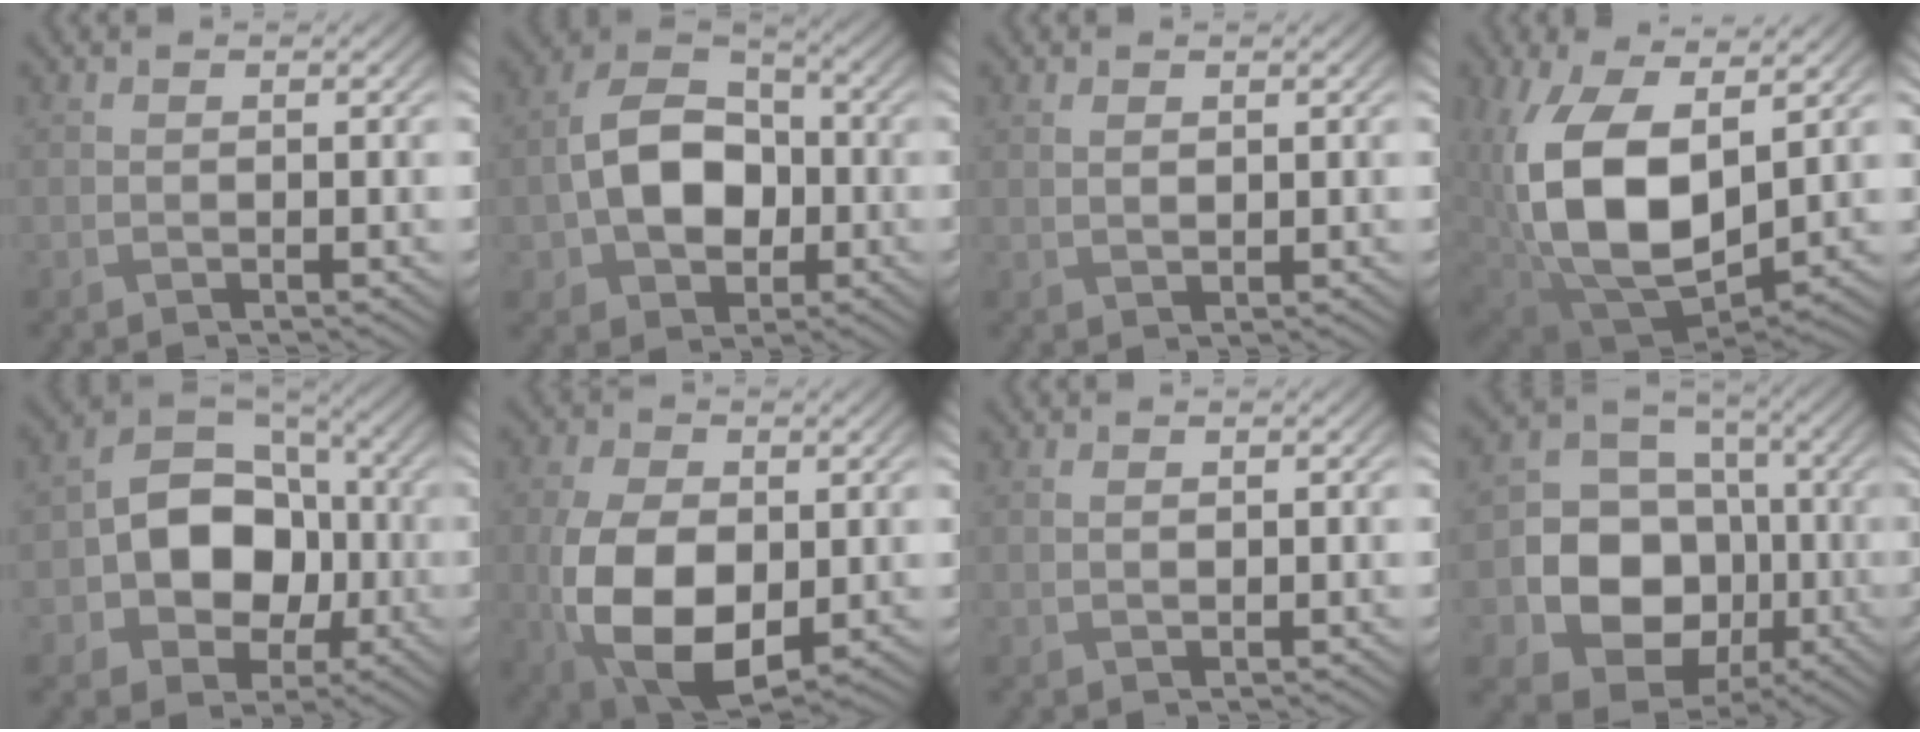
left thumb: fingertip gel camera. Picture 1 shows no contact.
{"total": 10.6, "force": [-1.4, 7.5, 7.3], "torque": [-0.146, 0.009, -0.036]}
{"total": 1.1, "force": [0.6, 0.5, 0.7], "torque": [-0.020, -0.003, 0.017]}
{"total": 15.4, "force": [1.5, 9.0, 12.4], "torque": [-0.268, -0.018, 0.033]}
{"total": 11.3, "force": [-1.7, 8.6, 7.2], "torque": [-0.123, 0.002, -0.046]}
{"total": 12.8, "force": [-1.8, 7.9, 9.9], "torque": [-0.226, -0.023, -0.026]}
{"total": 0.7, "force": [0.4, 0.3, 0.5], "torque": [-0.012, -0.002, 0.010]}
{"total": 12.4, "force": [-2.9, 10.3, 6.2], "torque": [-0.129, -0.035, -0.070]}